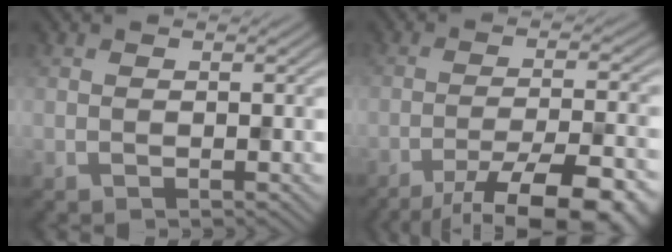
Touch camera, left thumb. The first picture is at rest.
{"total": 13.5, "force": [-10.0, 3.1, 8.6], "torque": [-0.135, -0.013, -0.131]}